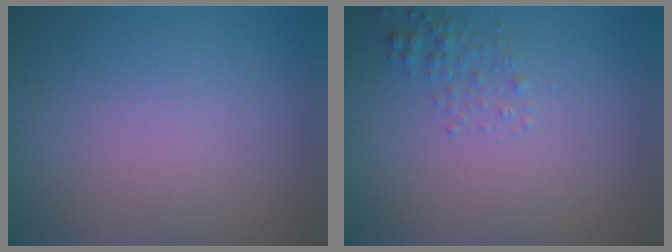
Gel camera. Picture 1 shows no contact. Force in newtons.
{"total": 1.3, "press": 1.3, "slide": 0.1}